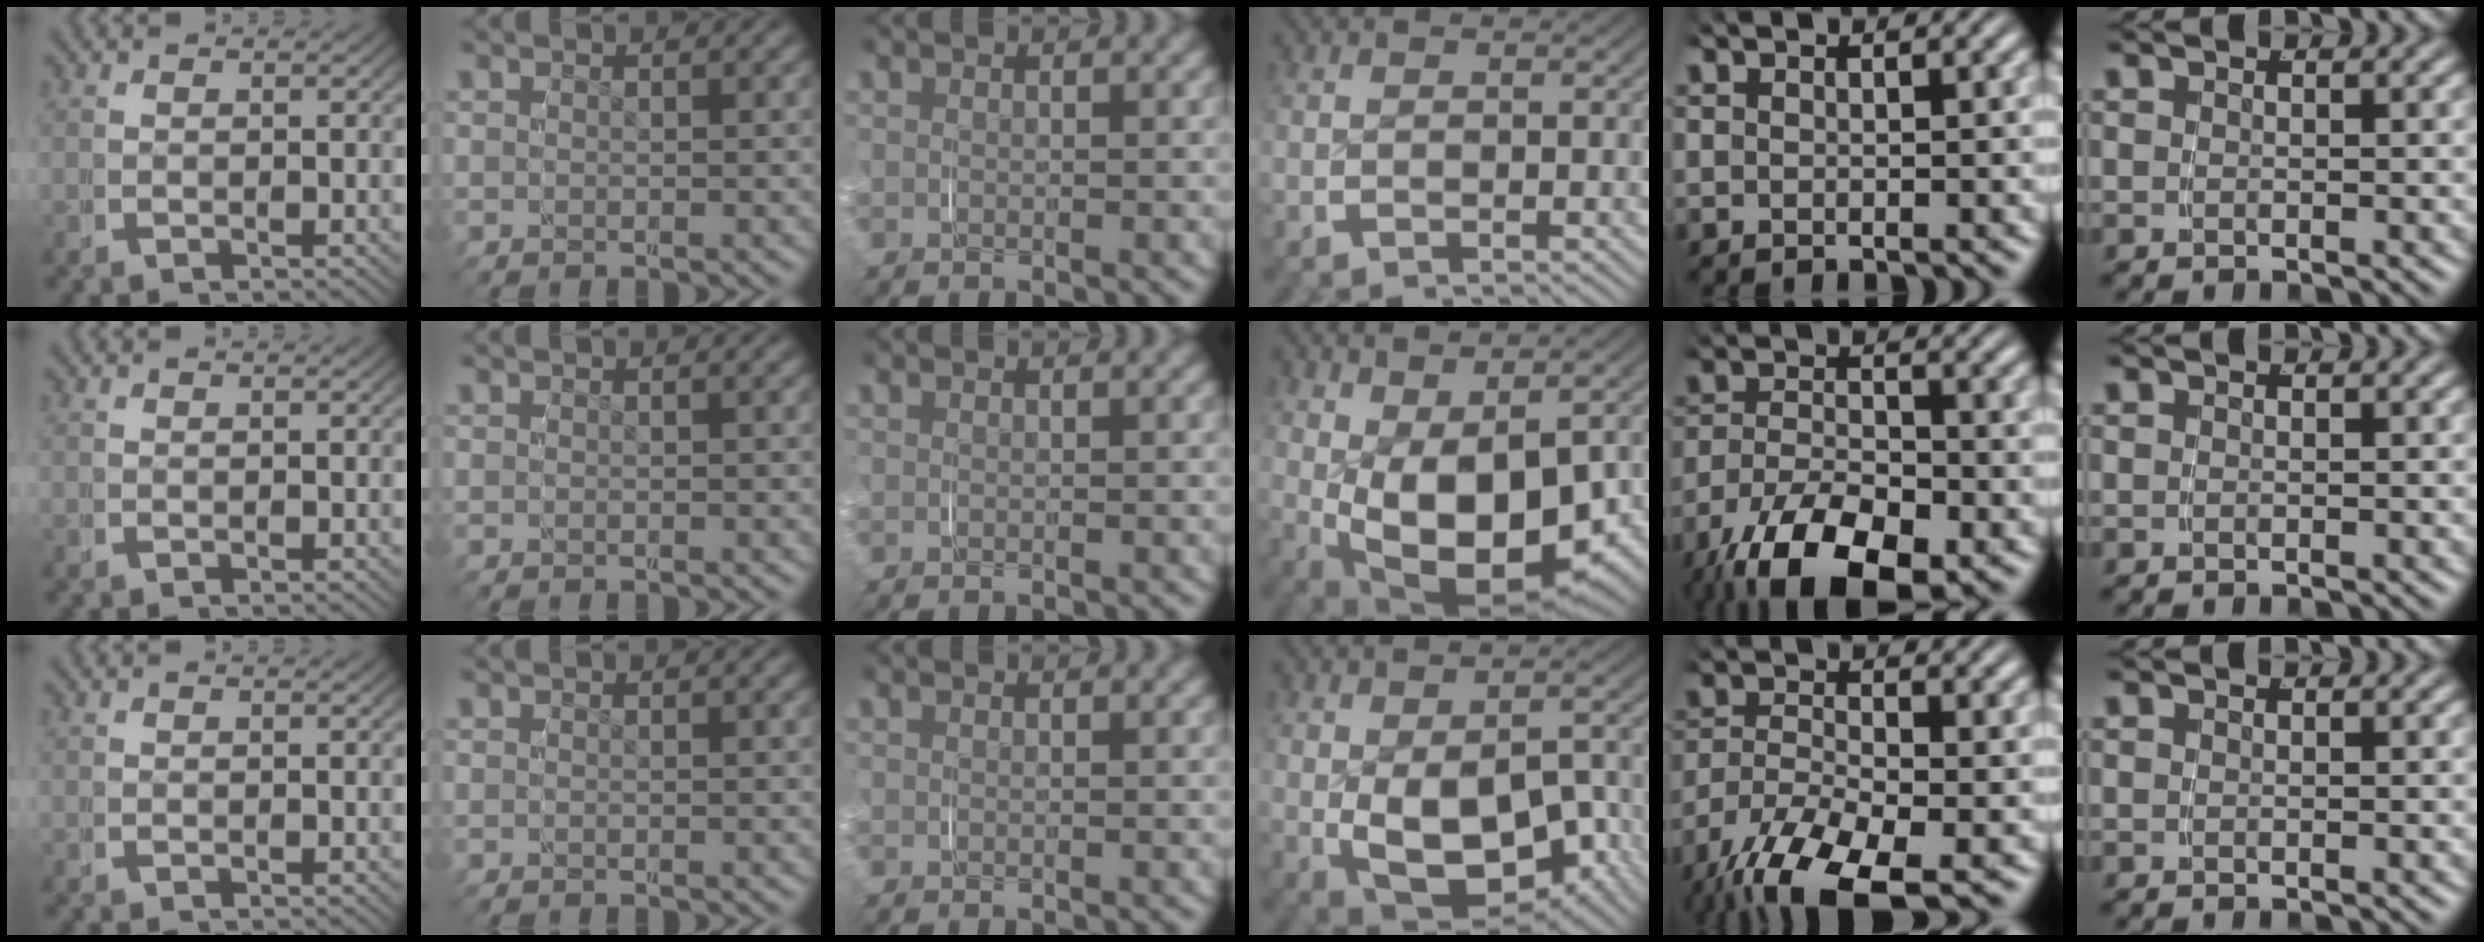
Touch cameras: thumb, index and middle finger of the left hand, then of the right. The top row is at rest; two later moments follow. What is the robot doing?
{"motion": "grasp_and_lifting", "object": "paper plate"}